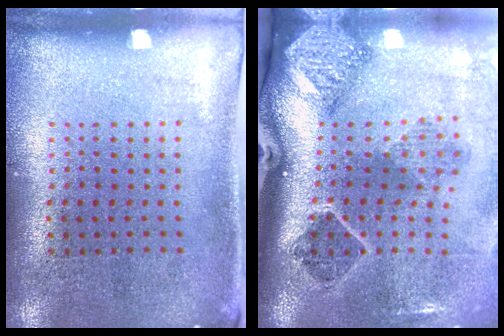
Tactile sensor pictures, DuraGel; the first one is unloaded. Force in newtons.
{"total": 3.0, "press": 1.9, "slide": 2.3}